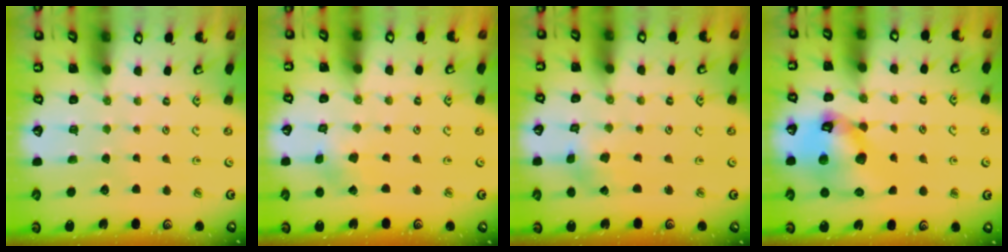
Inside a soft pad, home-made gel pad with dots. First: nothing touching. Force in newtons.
{"total": 1.9, "press": 1.9, "slide": 0.1}
{"total": 1.1, "press": 1.0, "slide": 0.4}
{"total": 14.5, "press": 14.4, "slide": 1.9}